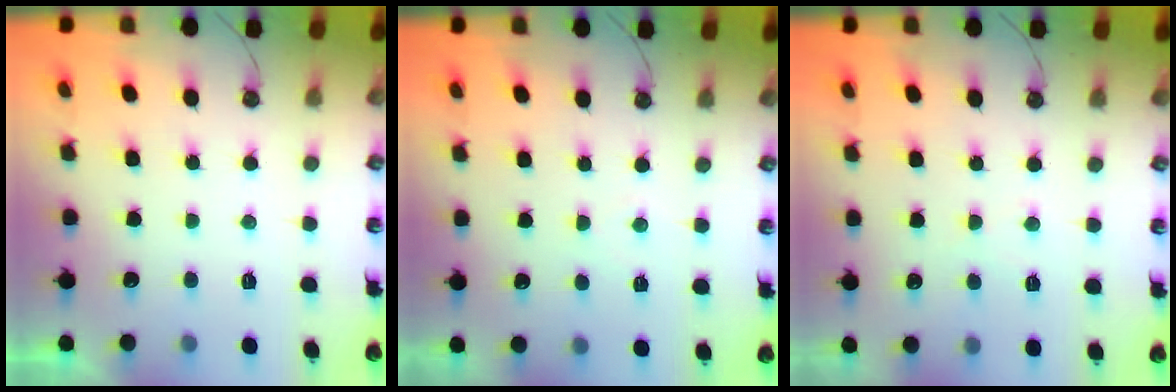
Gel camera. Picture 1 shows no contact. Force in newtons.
{"total": 3.1, "press": 3.1, "slide": 0.5}
{"total": 3.5, "press": 3.5, "slide": 0.6}